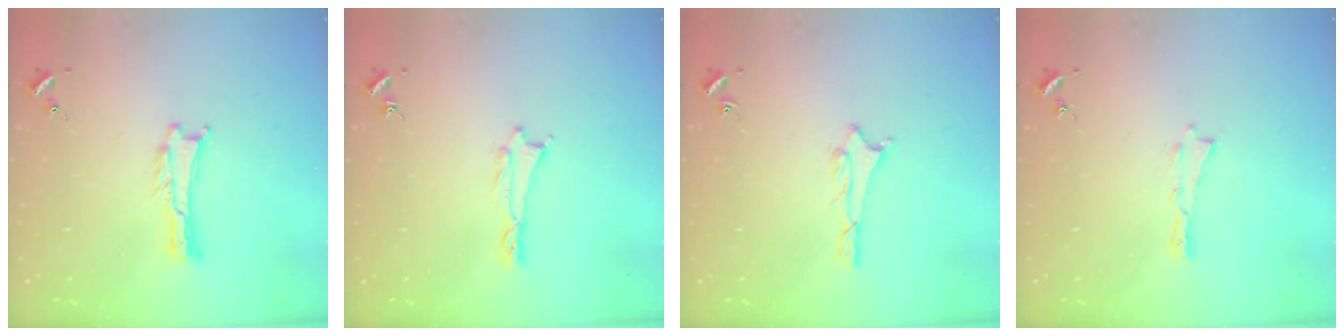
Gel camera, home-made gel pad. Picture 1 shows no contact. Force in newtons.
{"total": 0.5, "press": 0.5, "slide": 0.2}
{"total": 1.5, "press": 1.5, "slide": 0.1}
{"total": 0.0}